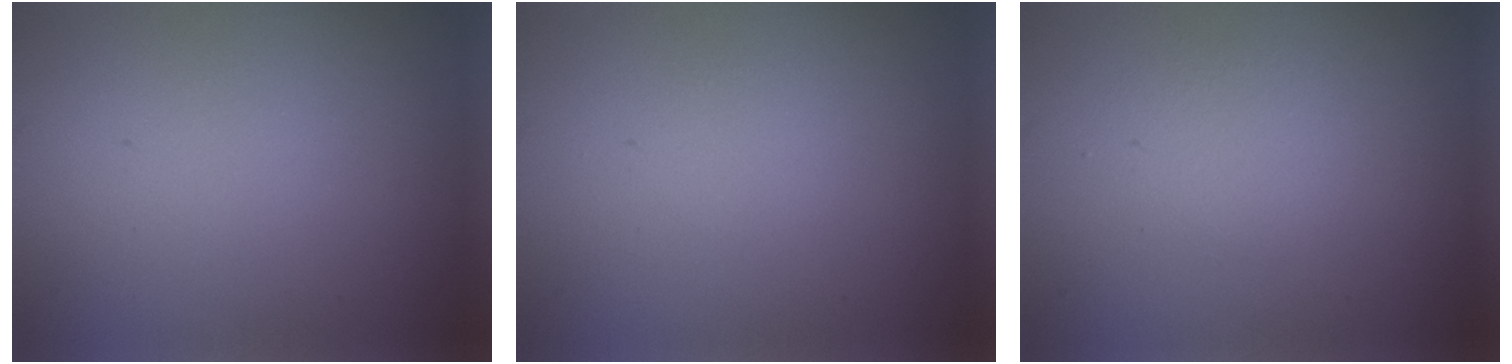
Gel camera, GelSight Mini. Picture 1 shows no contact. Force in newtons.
{"total": 0.6, "press": 0.6, "slide": 0.0}
{"total": 1.4, "press": 1.4, "slide": 0.0}